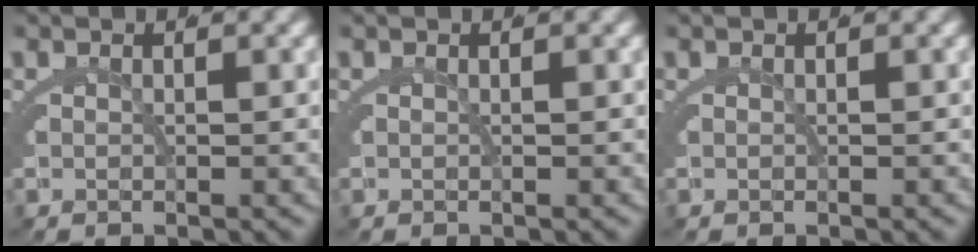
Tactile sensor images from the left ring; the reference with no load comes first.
{"total": 0.0}
{"total": 0.0}